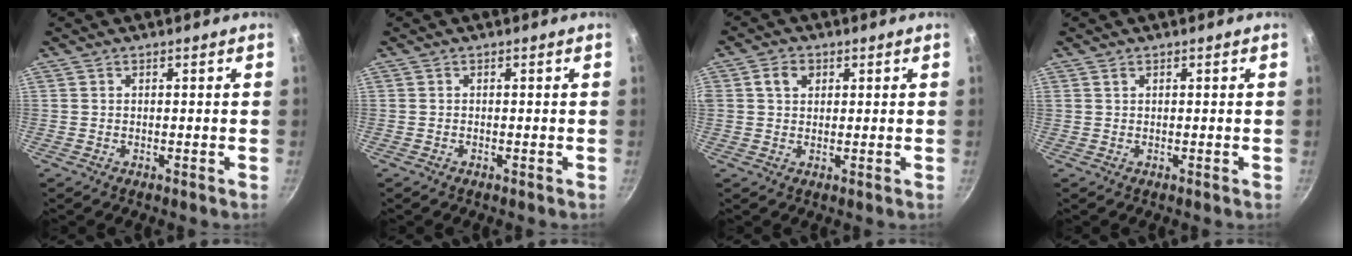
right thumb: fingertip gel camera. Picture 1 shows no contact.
{"total": 0.0}
{"total": 4.1, "force": [1.4, 3.1, 2.4], "torque": [-0.033, 0.004, 0.020]}
{"total": 0.5, "force": [0.4, 0.1, 0.4], "torque": [-0.006, 0.002, 0.008]}